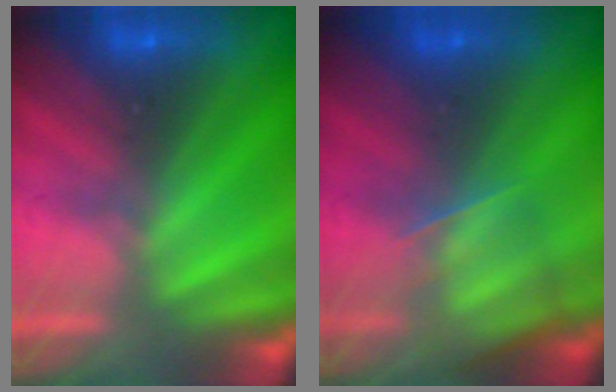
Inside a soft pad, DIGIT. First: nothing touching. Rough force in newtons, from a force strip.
{"total": 3.7}